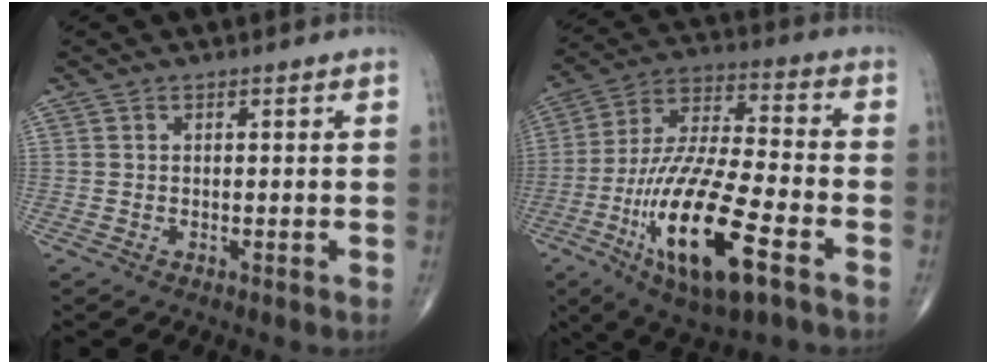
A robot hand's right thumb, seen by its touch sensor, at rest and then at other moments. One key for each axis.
{"total": 22.3, "fx": -8.9, "fy": 6.9, "fz": 19.2, "tx": -0.388, "ty": 0.022, "tz": -0.154}